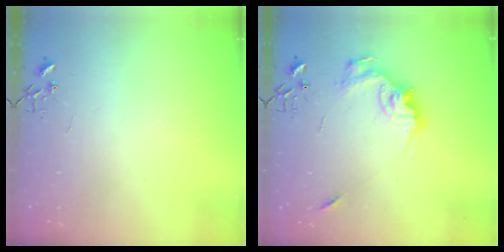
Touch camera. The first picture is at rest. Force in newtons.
{"total": 14.8, "press": 14.8, "slide": 0.8}